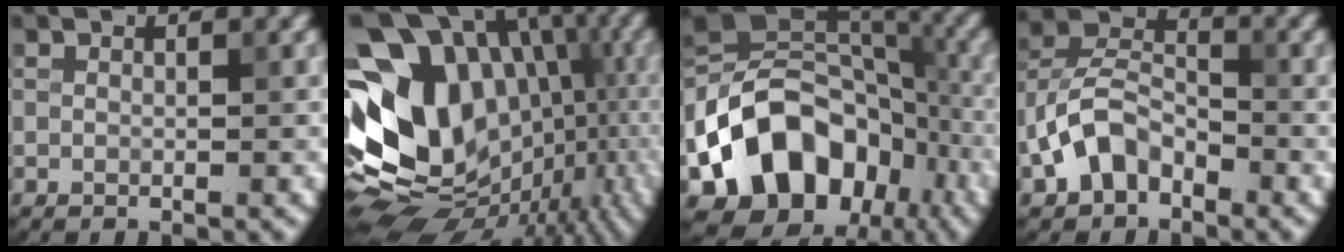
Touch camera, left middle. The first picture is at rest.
{"total": 19.0, "force": [-1.3, 13.7, 13.1], "torque": [-0.202, 0.012, 0.007]}
{"total": 13.1, "force": [-5.9, 9.6, 6.6], "torque": [-0.113, 0.004, -0.112]}
{"total": 5.7, "force": [-2.9, 3.6, 3.3], "torque": [-0.063, 0.011, -0.065]}